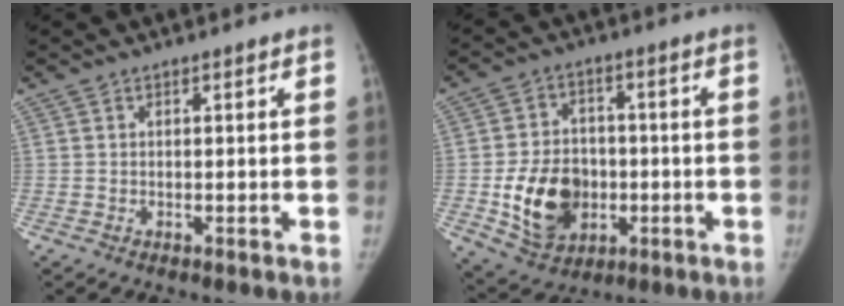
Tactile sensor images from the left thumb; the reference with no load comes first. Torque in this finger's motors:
{"motor_torque": [-0.43, 1.84, 0.00, 0.01, 0.13]}